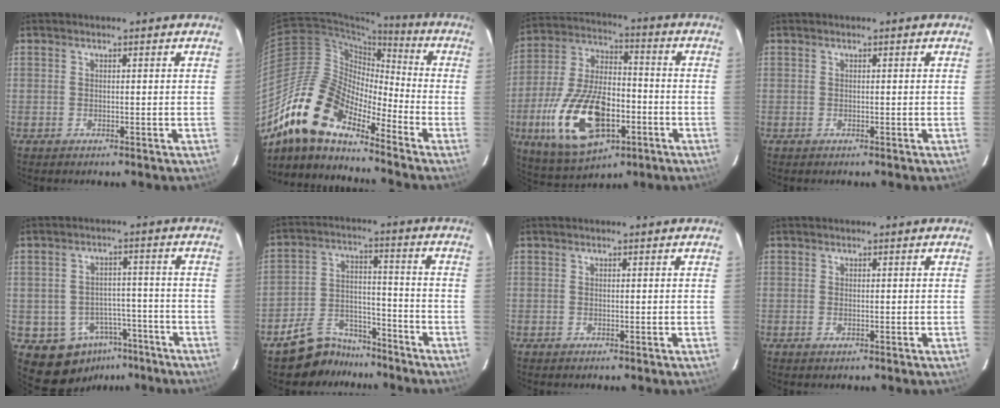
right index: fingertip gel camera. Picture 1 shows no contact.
{"total": 16.3, "force": [-12.5, 5.6, 8.8], "torque": [-0.149, -0.007, -0.251]}
{"total": 20.8, "force": [-7.1, 10.7, 16.3], "torque": [-0.346, -0.010, -0.111]}
{"total": 0.0}
{"total": 9.6, "force": [-5.5, 7.4, 2.5], "torque": [-0.053, 0.031, -0.050]}
{"total": 10.3, "force": [-8.8, 5.1, 1.8], "torque": [-0.050, 0.039, -0.137]}
{"total": 0.0}
{"total": 0.7, "force": [-0.2, 0.3, 0.6], "torque": [-0.011, 0.001, -0.003]}